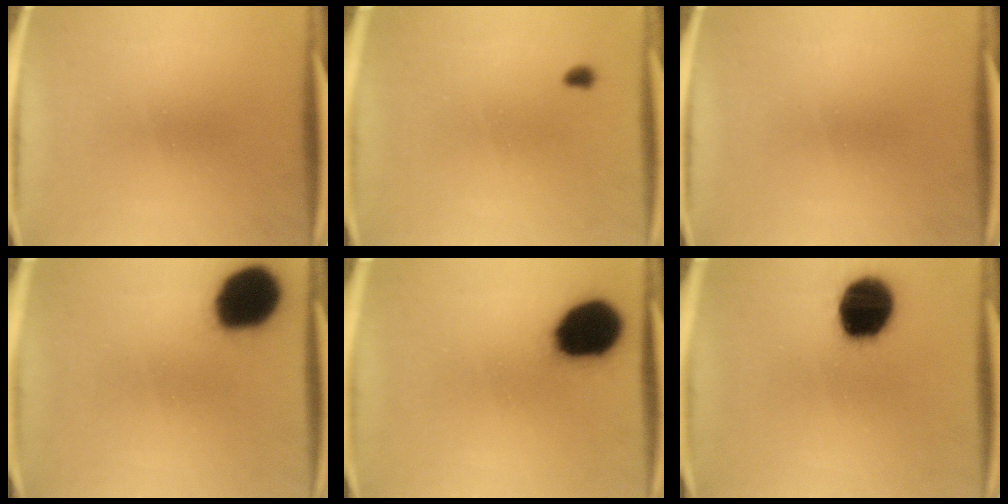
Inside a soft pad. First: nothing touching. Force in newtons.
{"total": 0.9}
{"total": 0.0}
{"total": 17.8}
{"total": 17.6}
{"total": 18.1}